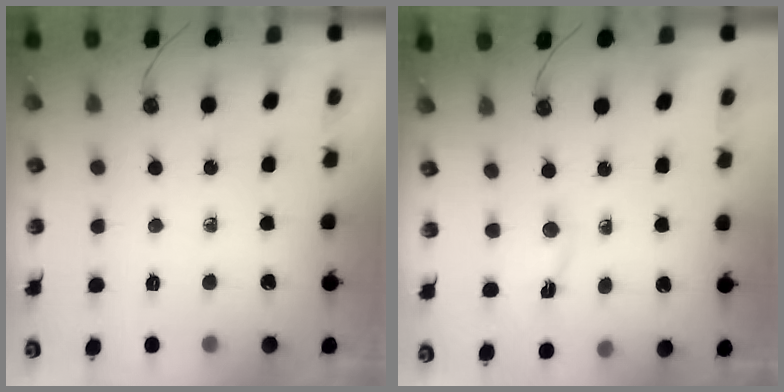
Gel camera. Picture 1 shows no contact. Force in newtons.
{"total": 1.1, "press": 1.0, "slide": 0.4}